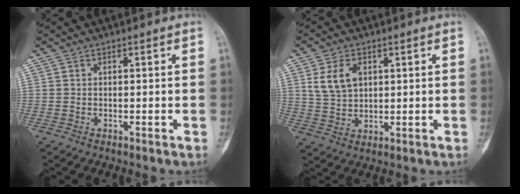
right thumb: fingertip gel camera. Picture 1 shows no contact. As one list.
[{"total": 6.9, "force": [2.4, 4.6, 4.6], "torque": [-0.077, -0.007, 0.051]}]